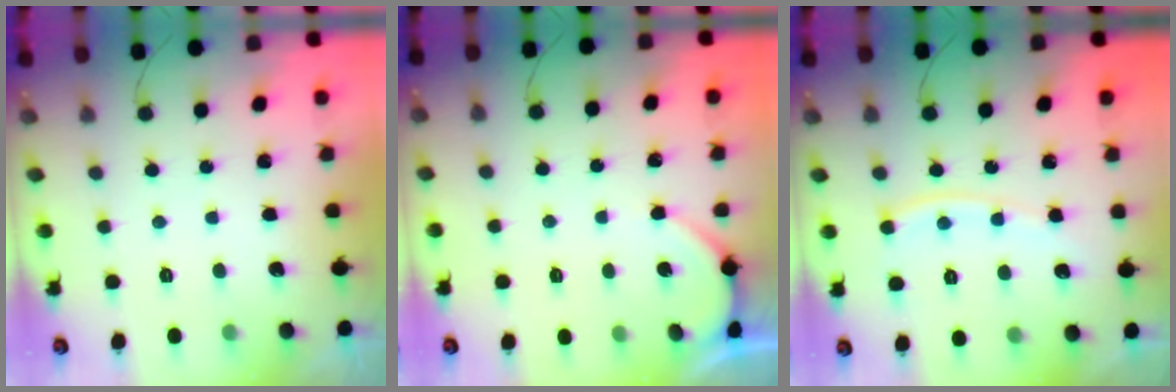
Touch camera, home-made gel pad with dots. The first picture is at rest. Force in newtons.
{"total": 2.3, "press": 2.3, "slide": 0.4}
{"total": 8.6, "press": 8.5, "slide": 1.0}